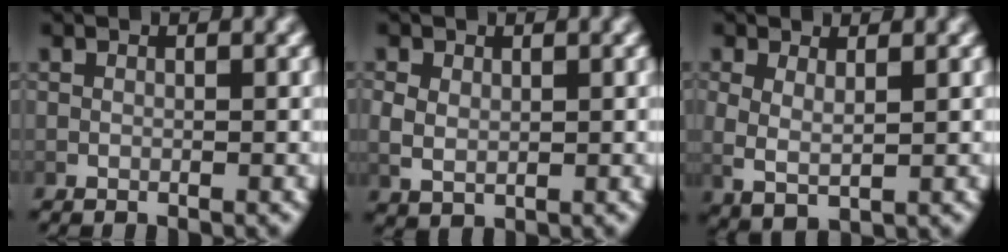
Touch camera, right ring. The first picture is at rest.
{"total": 2.4, "force": [0.6, 1.8, 1.4], "torque": [-0.034, -0.010, 0.025]}
{"total": 4.7, "force": [0.5, 3.3, 3.3], "torque": [-0.077, -0.017, 0.021]}